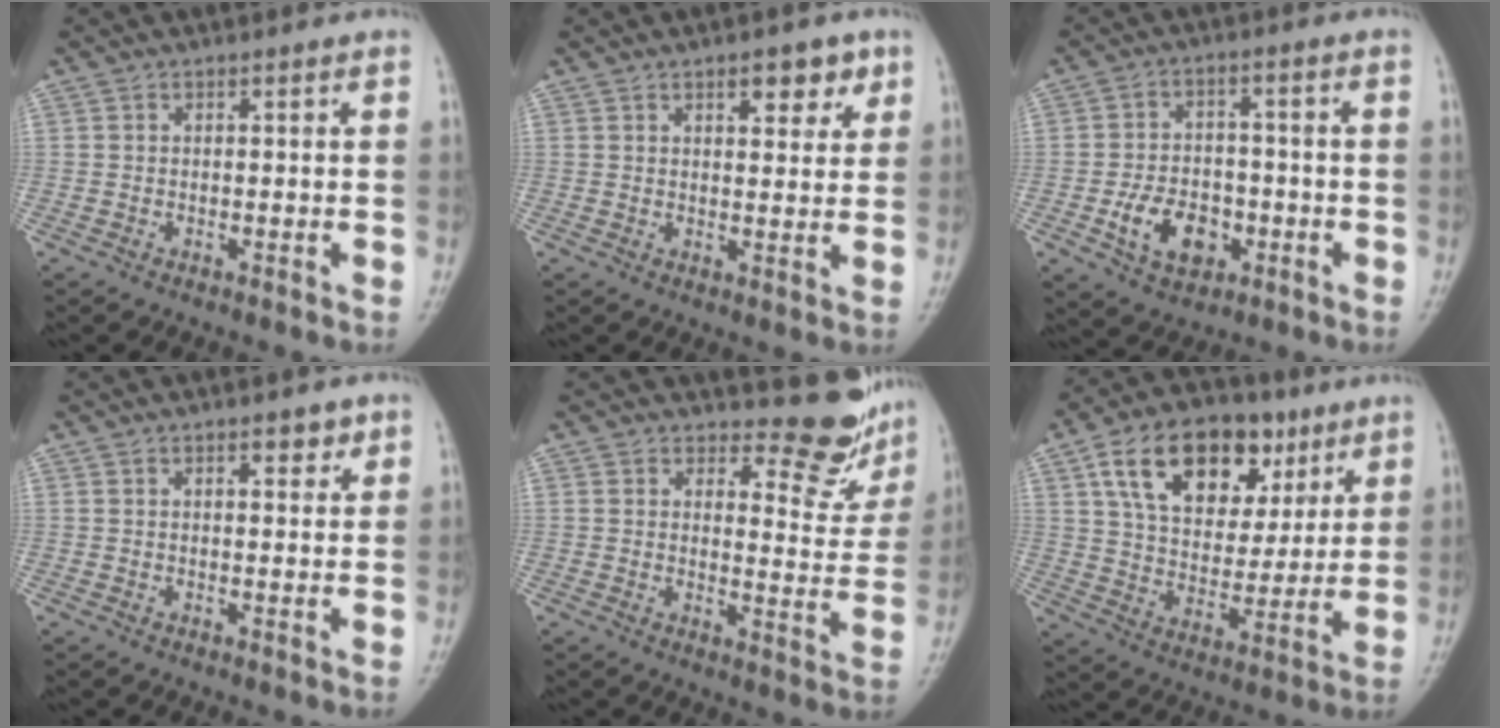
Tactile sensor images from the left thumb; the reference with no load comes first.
{"total": 5.7, "force": [3.1, 2.7, 3.9], "torque": [-0.026, -0.013, 0.039]}
{"total": 10.7, "force": [-4.1, 7.3, 6.7], "torque": [-0.089, 0.022, -0.067]}
{"total": 2.6, "force": [1.6, 1.2, 1.7], "torque": [-0.008, -0.005, 0.021]}
{"total": 8.4, "force": [7.8, 2.7, 1.1], "torque": [0.017, -0.082, 0.089]}
{"total": 20.5, "force": [9.6, 12.7, 13.0], "torque": [-0.175, -0.016, 0.156]}